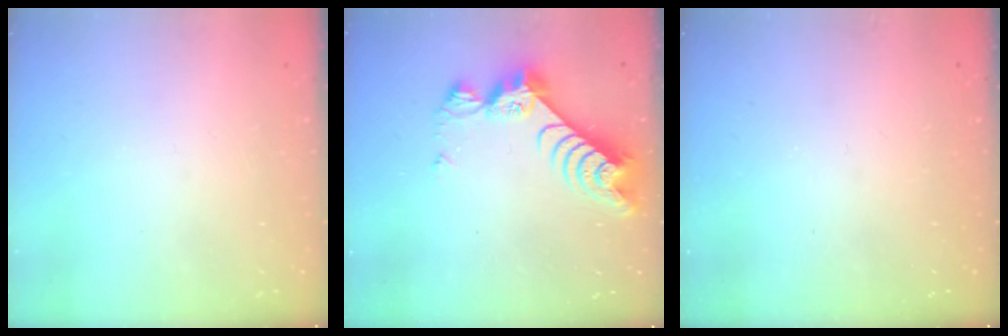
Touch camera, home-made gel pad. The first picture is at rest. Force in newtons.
{"total": 9.9, "press": 9.8, "slide": 1.0}
{"total": 0.0}